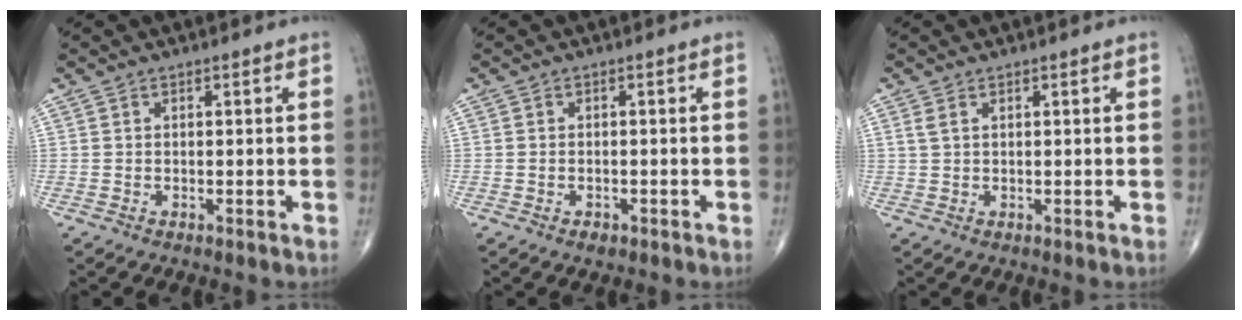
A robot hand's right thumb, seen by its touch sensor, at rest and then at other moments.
{"total": 1.4, "force": [-0.9, 0.8, 0.8], "torque": [-0.013, 0.004, -0.010]}
{"total": 1.4, "force": [0.6, 0.8, 1.0], "torque": [-0.029, 0.009, 0.020]}